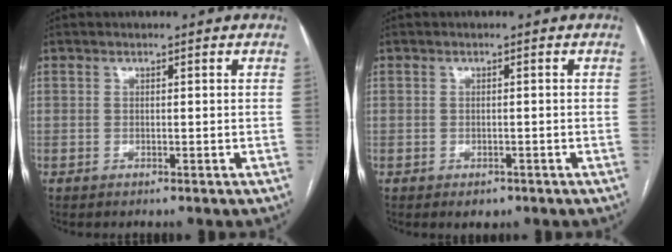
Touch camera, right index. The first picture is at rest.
{"total": 1.8, "force": [-1.1, 1.2, 0.8], "torque": [-0.008, 0.001, -0.007]}